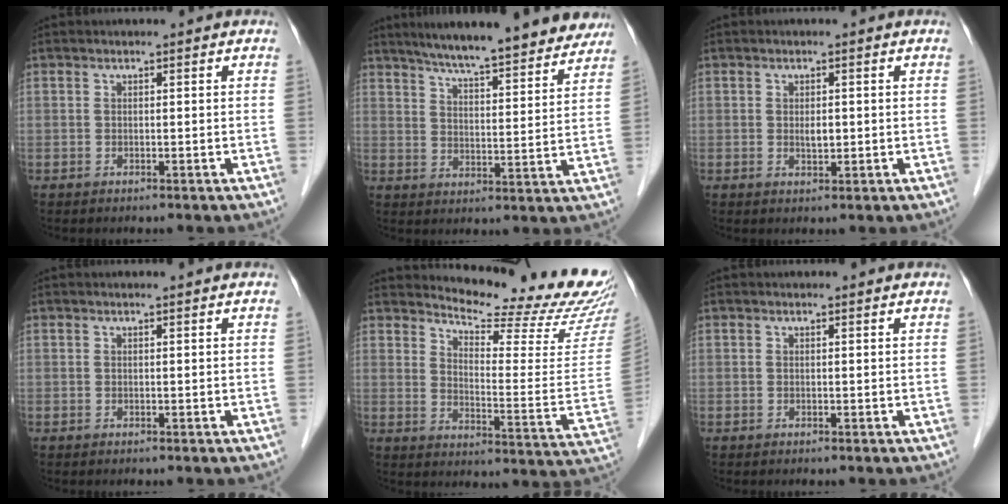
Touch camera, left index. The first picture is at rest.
{"total": 19.6, "force": [17.1, 2.6, 9.3], "torque": [-0.133, 0.009, 0.229]}
{"total": 1.7, "force": [0.1, 0.8, 1.5], "torque": [-0.026, -0.002, 0.002]}
{"total": 1.3, "force": [1.3, 0.0, 0.3], "torque": [-0.016, 0.007, 0.014]}
{"total": 20.2, "force": [19.2, 1.1, 6.3], "torque": [-0.099, -0.119, 0.229]}
{"total": 1.3, "force": [1.2, 0.3, 0.1], "torque": [-0.013, 0.004, 0.011]}